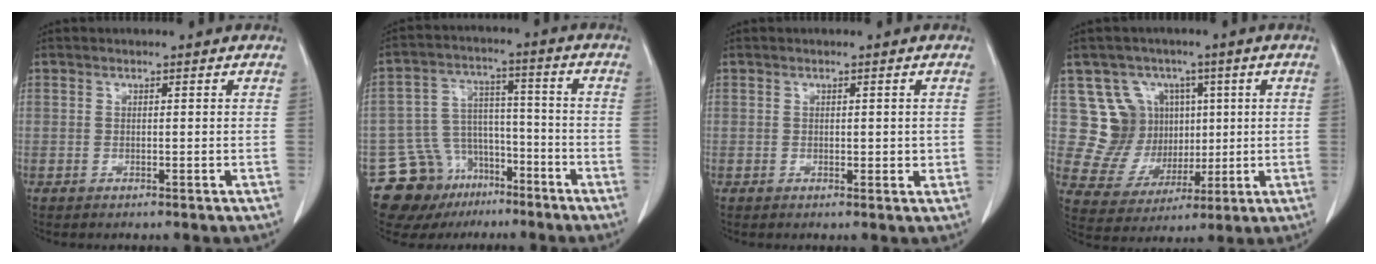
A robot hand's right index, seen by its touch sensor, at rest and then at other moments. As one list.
[{"total": 13.2, "force": [-9.3, 8.7, 3.6], "torque": [-0.066, 0.051, -0.146]}, {"total": 1.9, "force": [0.2, 1.1, 1.5], "torque": [-0.019, -0.001, 0.005]}, {"total": 10.7, "force": [3.2, 9.8, 3.1], "torque": [-0.055, 0.035, 0.076]}]